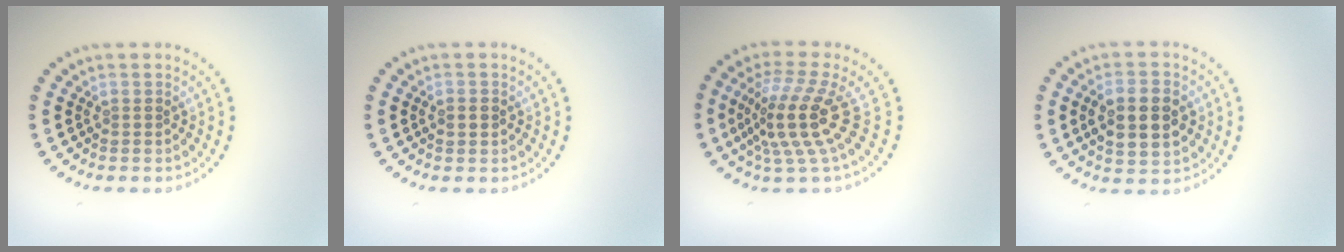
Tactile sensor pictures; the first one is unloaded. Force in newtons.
{"total": 1.8, "press": 1.8, "slide": 0.1}
{"total": 4.9, "press": 3.6, "slide": 3.4}
{"total": 4.9, "press": 4.9, "slide": 0.4}